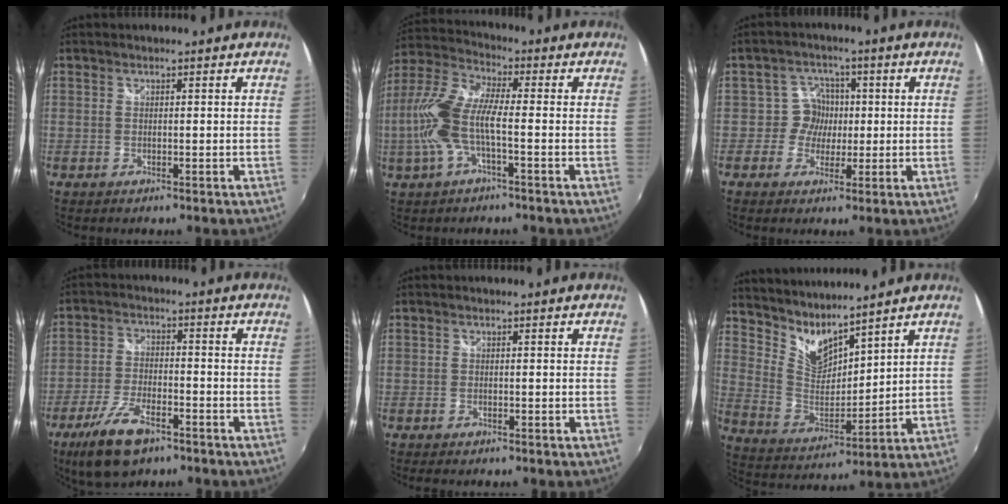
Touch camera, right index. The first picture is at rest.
{"total": 11.6, "force": [-2.3, 3.2, 10.9], "torque": [-0.240, 0.006, -0.044]}
{"total": 4.7, "force": [-0.4, 4.7, -0.1], "torque": [0.016, 0.010, -0.019]}
{"total": 11.1, "force": [-7.0, 4.4, 7.4], "torque": [-0.172, -0.017, -0.129]}
{"total": 1.2, "force": [-1.0, 0.5, 0.5], "torque": [-0.012, -0.004, -0.019]}
{"total": 9.0, "force": [8.0, 2.5, 3.2], "torque": [-0.064, -0.015, 0.163]}